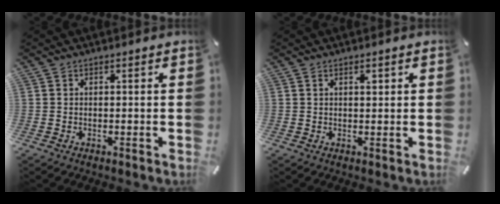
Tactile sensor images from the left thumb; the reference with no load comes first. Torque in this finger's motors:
{"motor_torque": [0.19, 0.03, 0.13, -0.07, 0.04]}